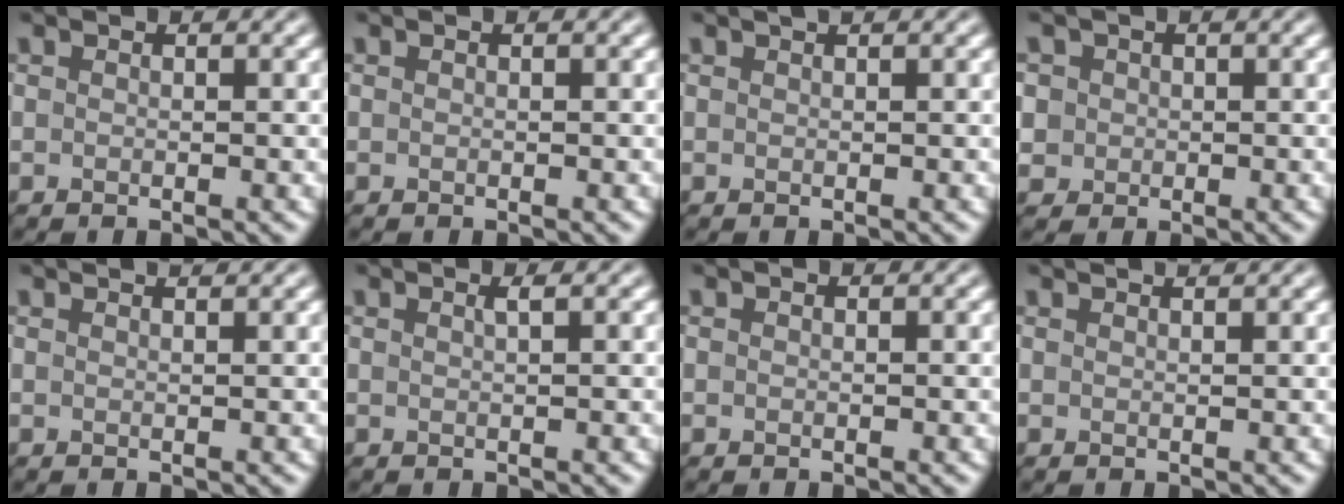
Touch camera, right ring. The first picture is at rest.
{"total": 0.0}
{"total": 0.8, "force": [0.6, 0.2, 0.6], "torque": [-0.004, 0.003, 0.006]}
{"total": 2.6, "force": [0.6, 2.4, 0.7], "torque": [-0.007, 0.010, 0.014]}
{"total": 1.6, "force": [1.4, 0.5, 0.7], "torque": [-0.002, 0.002, 0.002]}
{"total": 0.9, "force": [0.4, 0.3, 0.8], "torque": [-0.006, 0.003, 0.005]}
{"total": 0.0}
{"total": 2.0, "force": [1.6, 0.8, 1.0], "torque": [0.000, 0.005, -0.001]}